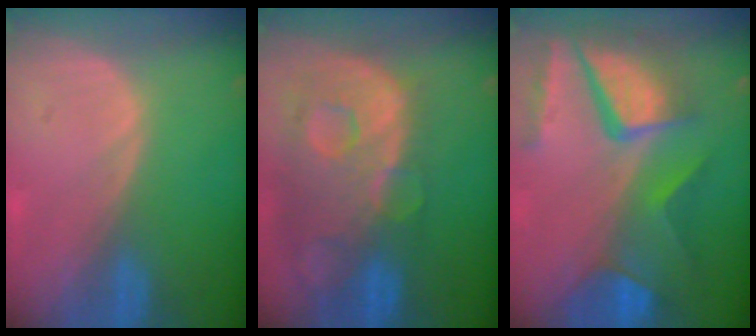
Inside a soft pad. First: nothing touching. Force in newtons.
{"total": 13.4, "press": 11.0, "slide": 7.6}
{"total": 11.3, "press": 9.4, "slide": 6.4}